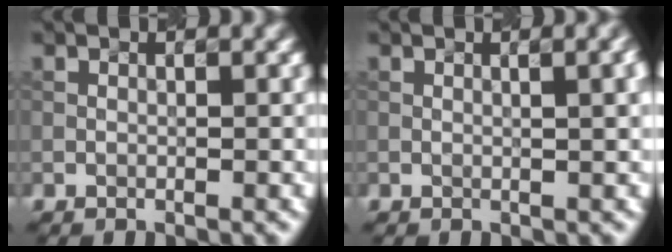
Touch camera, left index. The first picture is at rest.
{"total": 3.8, "force": [1.0, 1.5, 3.4], "torque": [-0.024, 0.016, 0.003]}